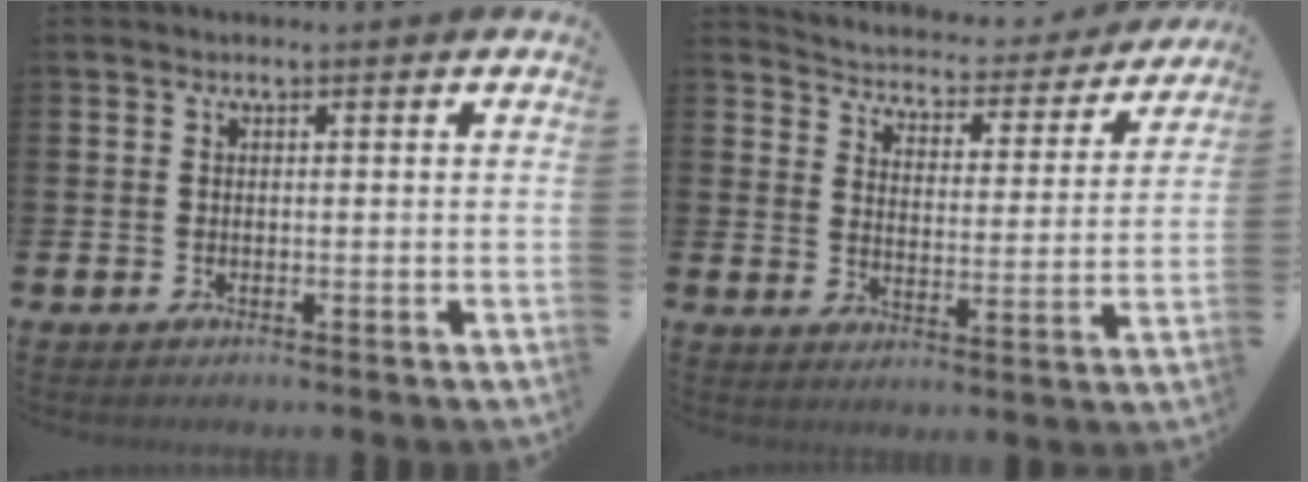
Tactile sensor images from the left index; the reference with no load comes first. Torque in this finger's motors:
{"motor_torque": [0.98, -1.15, 0.13, 0.01]}